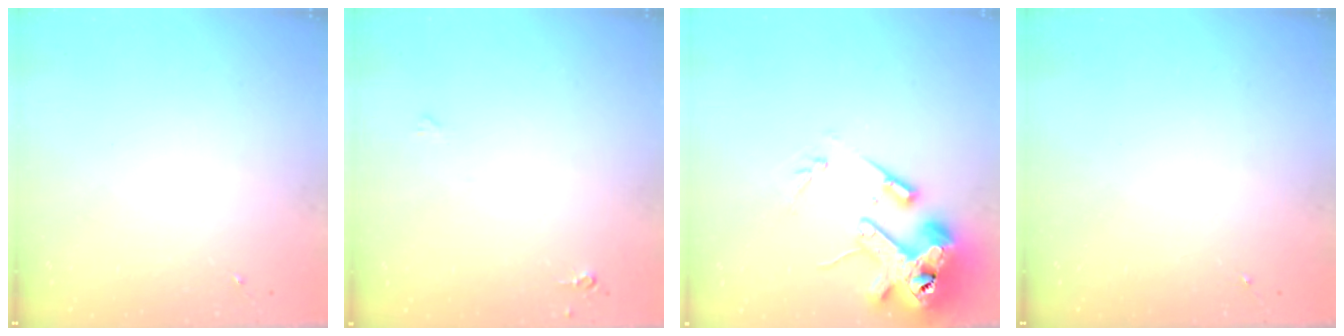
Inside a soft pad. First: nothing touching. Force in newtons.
{"total": 3.8, "press": 3.8, "slide": 0.6}
{"total": 16.0, "press": 15.8, "slide": 2.5}
{"total": 0.0}